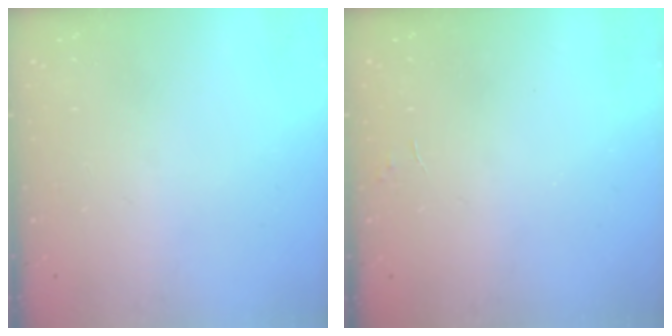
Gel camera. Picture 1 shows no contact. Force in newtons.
{"total": 2.2, "press": 2.2, "slide": 0.2}